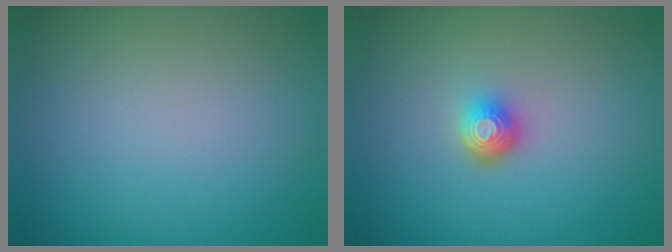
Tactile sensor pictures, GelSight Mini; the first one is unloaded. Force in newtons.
{"total": 2.1, "press": 1.5, "slide": 1.5}